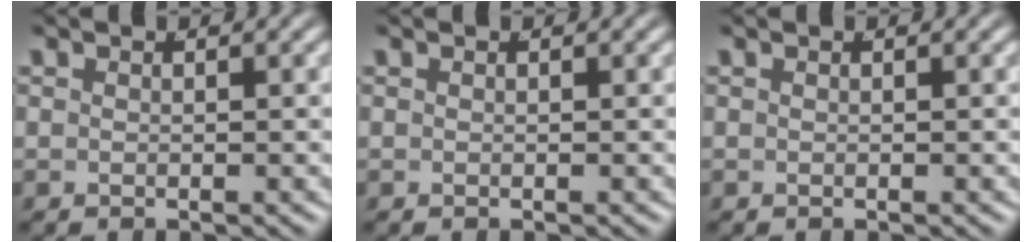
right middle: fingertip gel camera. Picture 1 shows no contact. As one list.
[{"total": 0.0}, {"total": 0.0}]